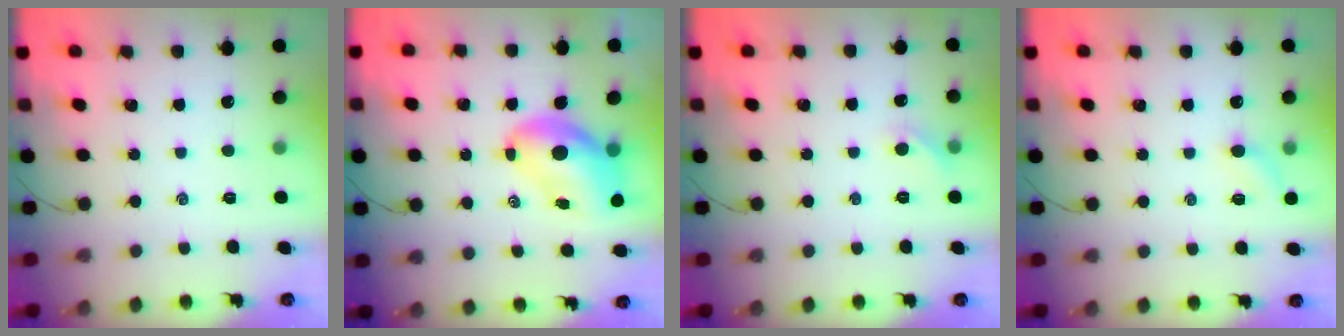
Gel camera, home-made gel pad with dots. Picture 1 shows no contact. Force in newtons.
{"total": 9.5, "press": 9.1, "slide": 2.6}
{"total": 5.3, "press": 5.1, "slide": 1.3}
{"total": 5.5, "press": 5.4, "slide": 1.2}